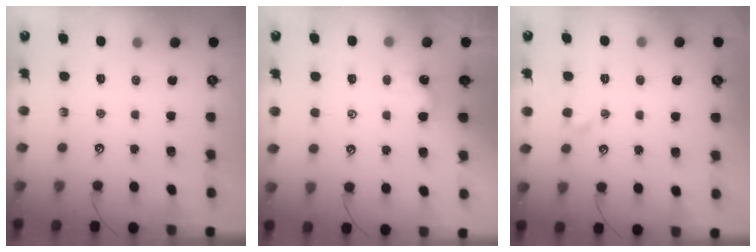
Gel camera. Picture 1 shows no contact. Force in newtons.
{"total": 0.7, "press": 0.7, "slide": 0.3}
{"total": 1.6, "press": 1.5, "slide": 0.4}